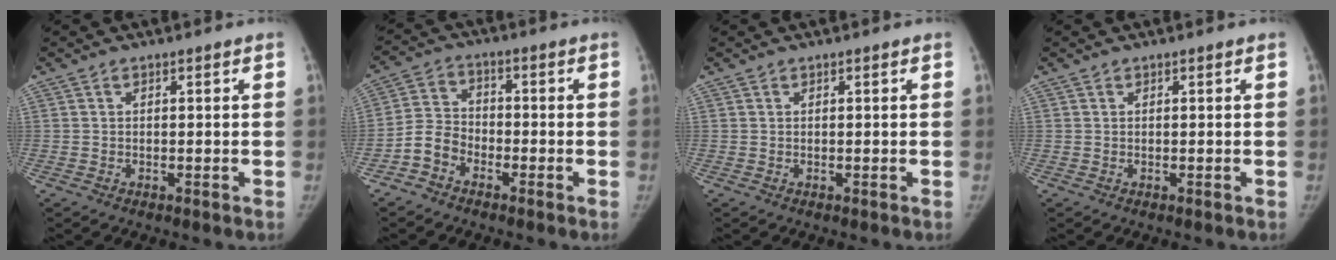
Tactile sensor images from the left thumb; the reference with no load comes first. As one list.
[{"total": 5.7, "force": [-3.3, 4.1, 2.3], "torque": [-0.037, 0.025, -0.074]}, {"total": 0.0}, {"total": 0.0}]